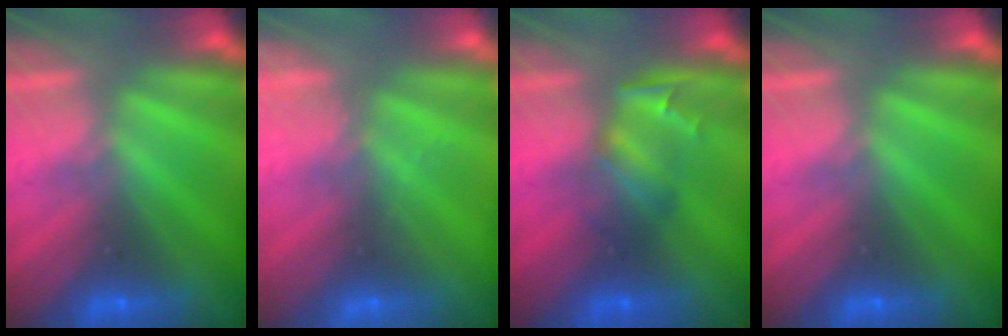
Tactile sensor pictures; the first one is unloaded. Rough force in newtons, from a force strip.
{"total": 2.3}
{"total": 2.5}
{"total": 0.0}